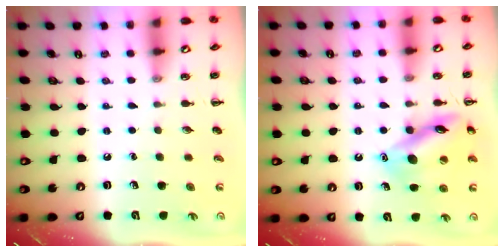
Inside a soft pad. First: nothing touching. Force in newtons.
{"total": 14.4, "press": 14.3, "slide": 1.1}